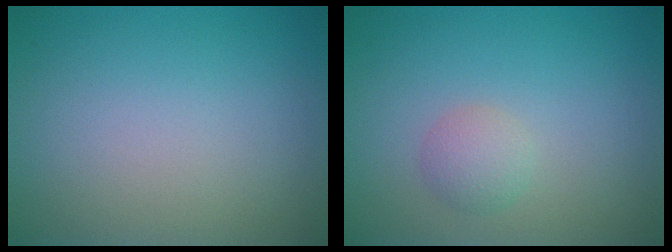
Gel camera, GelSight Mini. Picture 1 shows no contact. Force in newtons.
{"total": 1.7, "press": 1.7, "slide": 0.0}